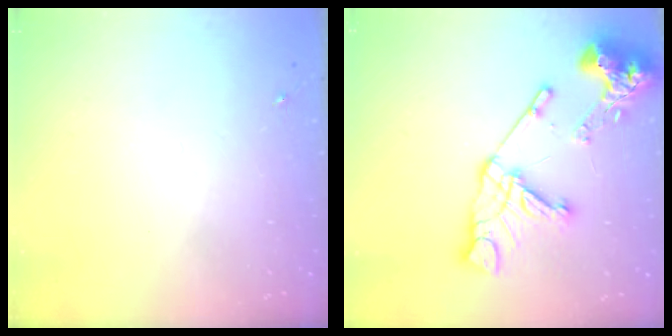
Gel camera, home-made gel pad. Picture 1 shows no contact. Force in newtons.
{"total": 19.0, "press": 18.8, "slide": 2.2}